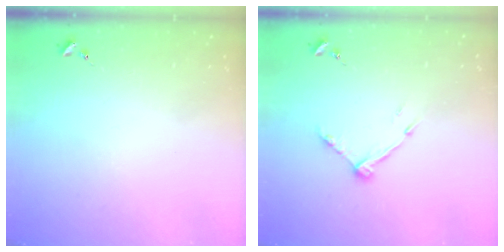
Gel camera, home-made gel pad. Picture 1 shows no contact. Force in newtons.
{"total": 8.7, "press": 8.7, "slide": 0.5}